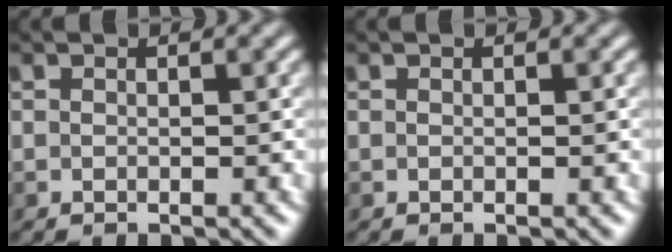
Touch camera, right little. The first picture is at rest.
{"total": 0.0}